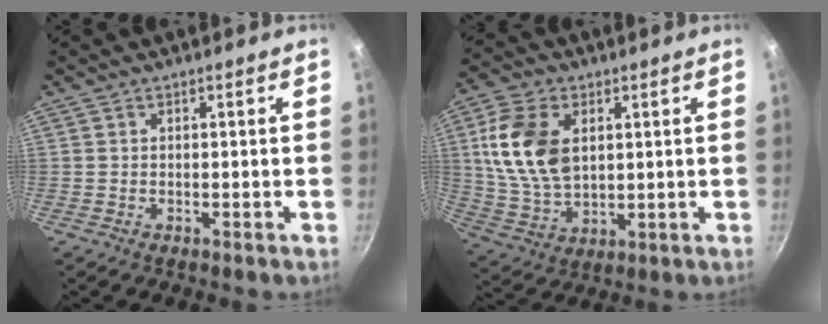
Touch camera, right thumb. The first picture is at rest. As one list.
[{"total": 14.6, "force": [3.4, 9.3, 10.7], "torque": [-0.193, -0.011, 0.073]}]